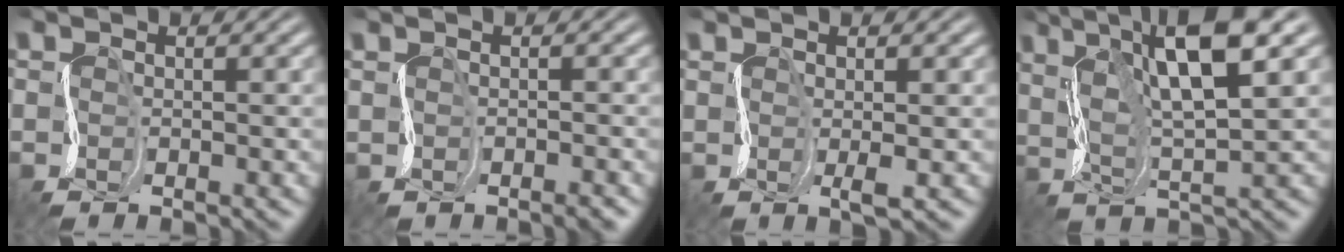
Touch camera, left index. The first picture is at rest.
{"total": 0.8, "force": [-0.3, 0.1, 0.7], "torque": [0.008, 0.011, -0.001]}
{"total": 1.4, "force": [1.2, -0.4, 0.6], "torque": [-0.020, 0.006, 0.015]}
{"total": 8.5, "force": [5.5, 1.1, 6.4], "torque": [-0.108, 0.024, 0.086]}